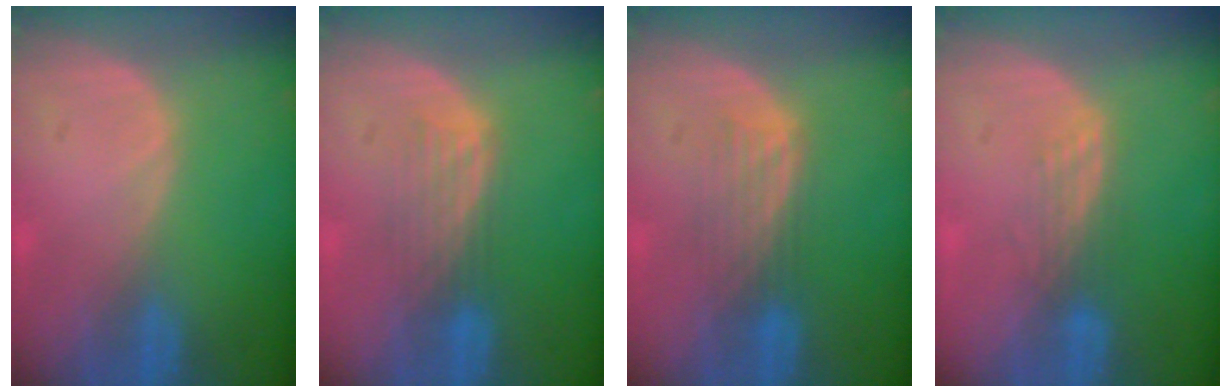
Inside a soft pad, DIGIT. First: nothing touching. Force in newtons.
{"total": 4.6, "press": 3.9, "slide": 2.4}
{"total": 4.6, "press": 3.9, "slide": 2.4}
{"total": 3.1, "press": 2.6, "slide": 1.7}